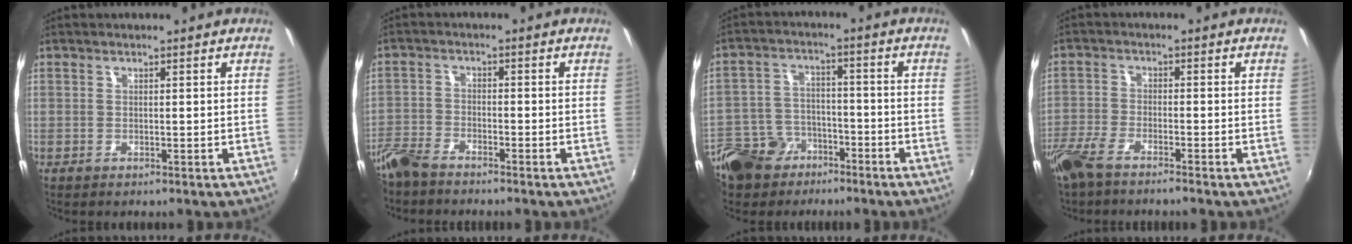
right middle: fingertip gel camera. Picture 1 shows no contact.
{"total": 6.2, "force": [-5.3, 2.0, 2.5], "torque": [-0.061, -0.011, -0.111]}
{"total": 15.3, "force": [-9.7, 10.2, 6.0], "torque": [-0.168, 0.010, -0.158]}
{"total": 6.2, "force": [-5.0, 1.5, 3.3], "torque": [-0.088, -0.013, -0.104]}